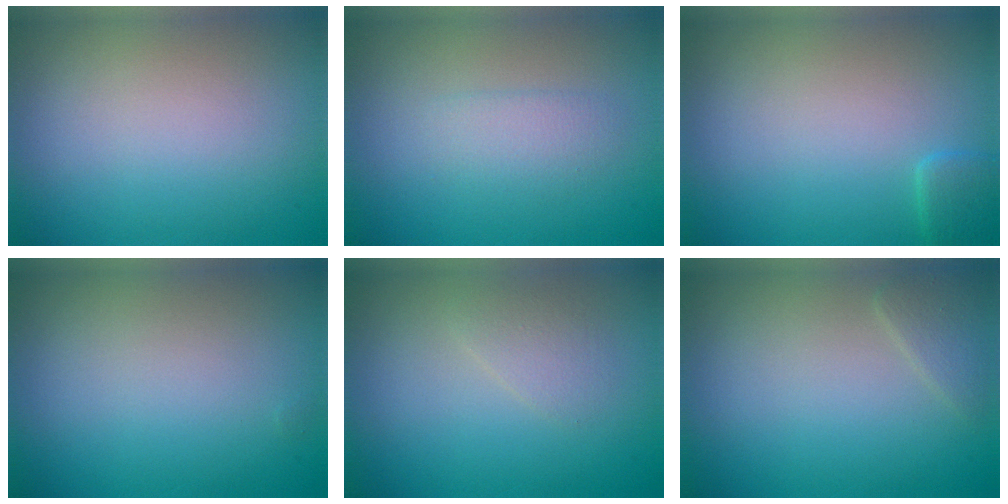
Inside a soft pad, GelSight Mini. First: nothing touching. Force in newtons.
{"total": 1.7, "press": 1.7, "slide": 0.1}
{"total": 1.3, "press": 1.3, "slide": 0.2}
{"total": 0.0}
{"total": 1.4, "press": 1.4, "slide": 0.0}
{"total": 1.3, "press": 1.3, "slide": 0.1}